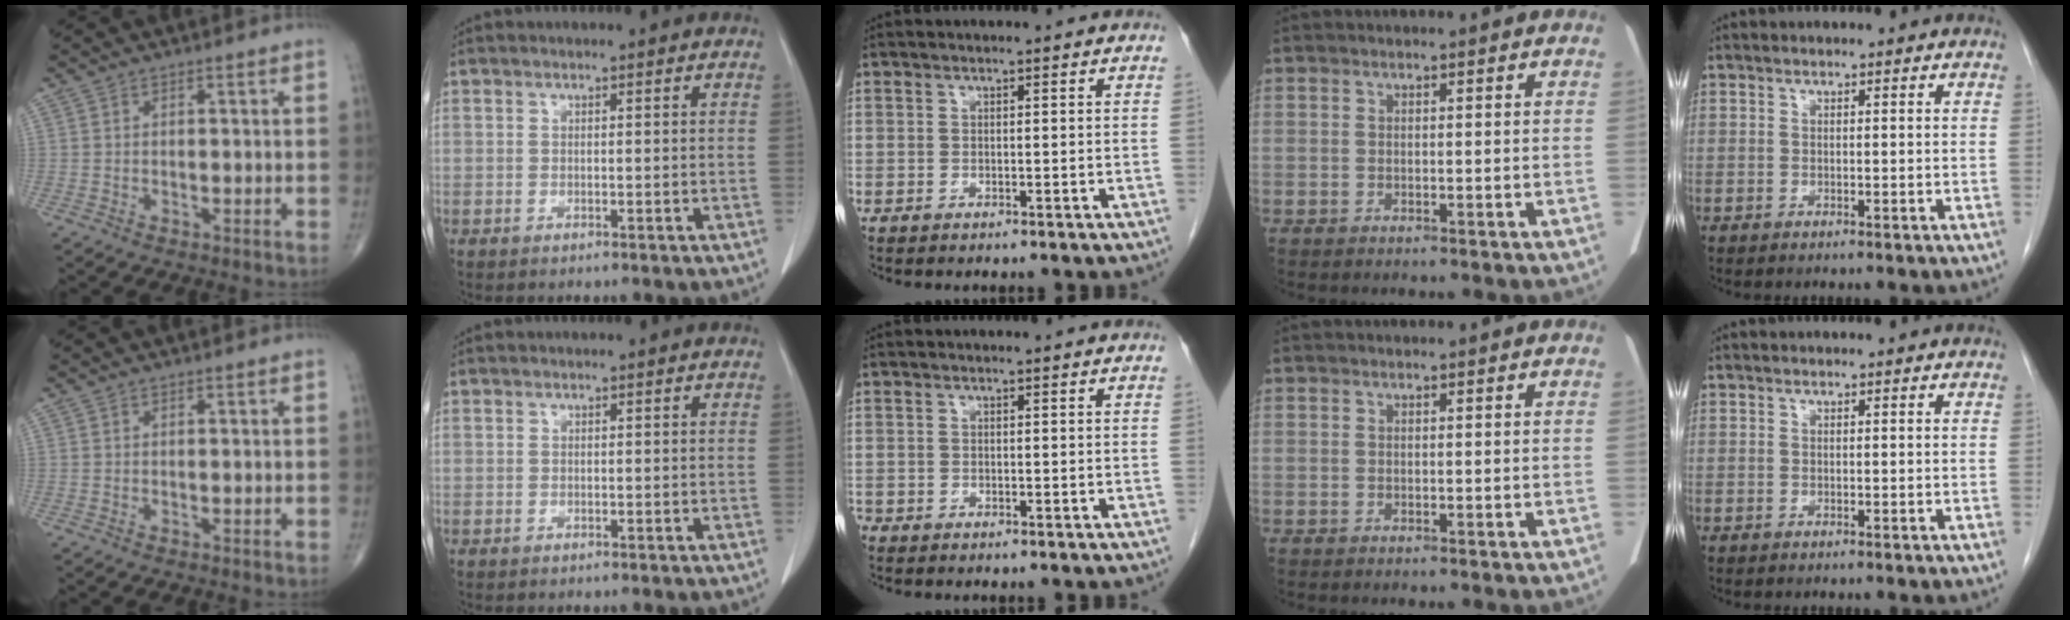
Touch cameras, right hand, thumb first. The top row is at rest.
{"middle": {"total": 0.7, "force": [-0.6, 0.4, 0.1], "torque": [-0.008, 0.001, -0.014]}}